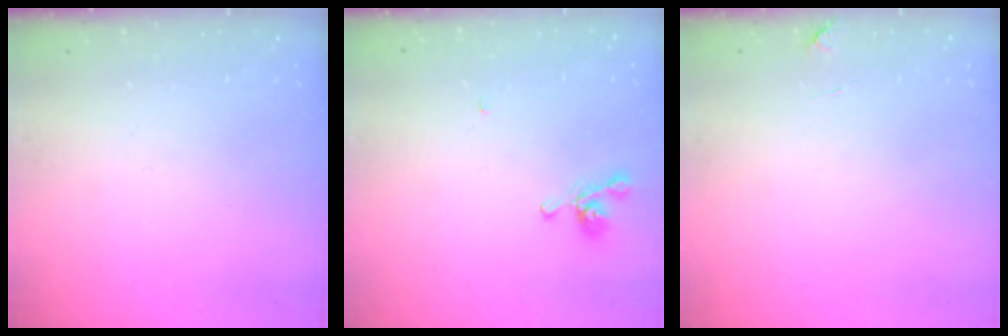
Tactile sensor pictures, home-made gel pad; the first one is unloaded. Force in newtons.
{"total": 5.1, "press": 5.1, "slide": 0.5}
{"total": 1.3, "press": 1.2, "slide": 0.5}